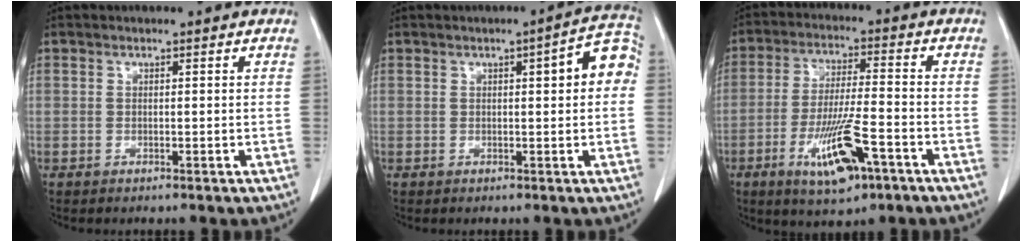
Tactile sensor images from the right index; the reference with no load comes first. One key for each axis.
{"total": 6.0, "fx": 0.9, "fy": 1.3, "fz": 5.8, "tx": -0.065, "ty": 0.021, "tz": 0.005}
{"total": 11.2, "fx": -5.3, "fy": 2.1, "fz": 9.6, "tx": -0.182, "ty": -0.011, "tz": -0.086}